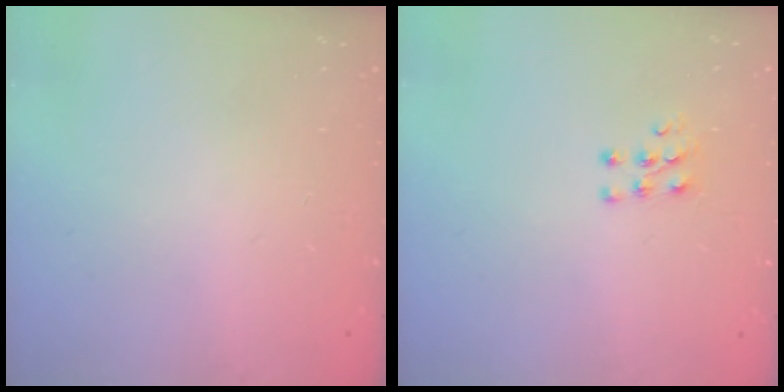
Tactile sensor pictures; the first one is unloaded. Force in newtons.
{"total": 5.5, "press": 5.4, "slide": 1.1}